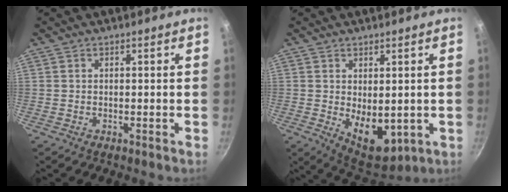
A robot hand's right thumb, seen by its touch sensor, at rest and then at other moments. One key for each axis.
{"total": 9.0, "fx": -0.5, "fy": 5.3, "fz": 7.3, "tx": -0.081, "ty": -0.021, "tz": 0.013}